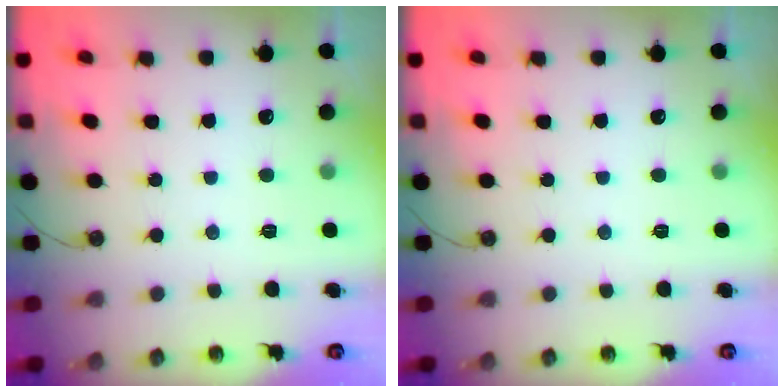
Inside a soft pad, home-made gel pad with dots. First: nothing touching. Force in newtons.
{"total": 0.0}